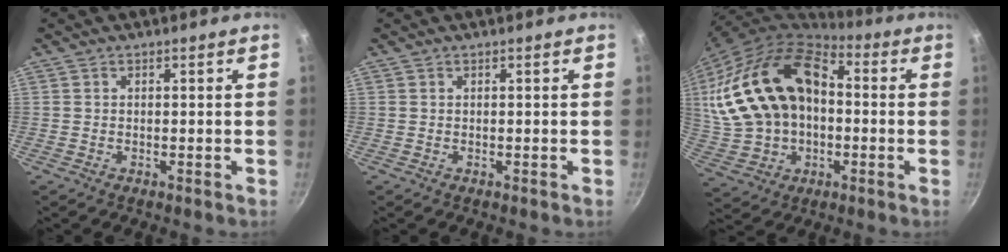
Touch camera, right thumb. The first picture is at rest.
{"total": 0.0}
{"total": 25.0, "force": [1.8, 17.4, 17.9], "torque": [-0.343, 0.039, 0.042]}